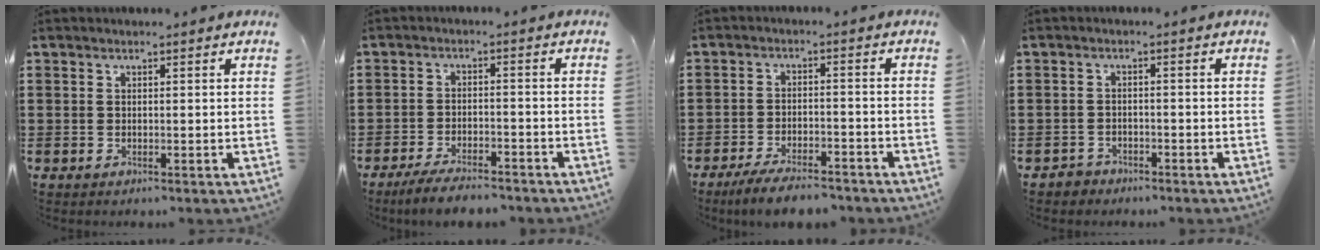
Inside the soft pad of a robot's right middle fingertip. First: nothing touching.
{"total": 4.4, "force": [-4.1, 0.5, 1.7], "torque": [-0.033, 0.001, -0.081]}
{"total": 5.2, "force": [-4.7, 0.6, 2.1], "torque": [-0.039, 0.000, -0.091]}
{"total": 1.7, "force": [-1.6, 0.7, -0.2], "torque": [-0.003, 0.003, -0.037]}